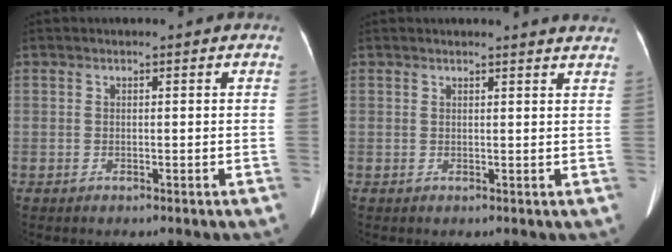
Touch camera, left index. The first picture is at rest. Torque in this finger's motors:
{"motor_torque": [-0.31, -0.18, -0.07, 0.00]}